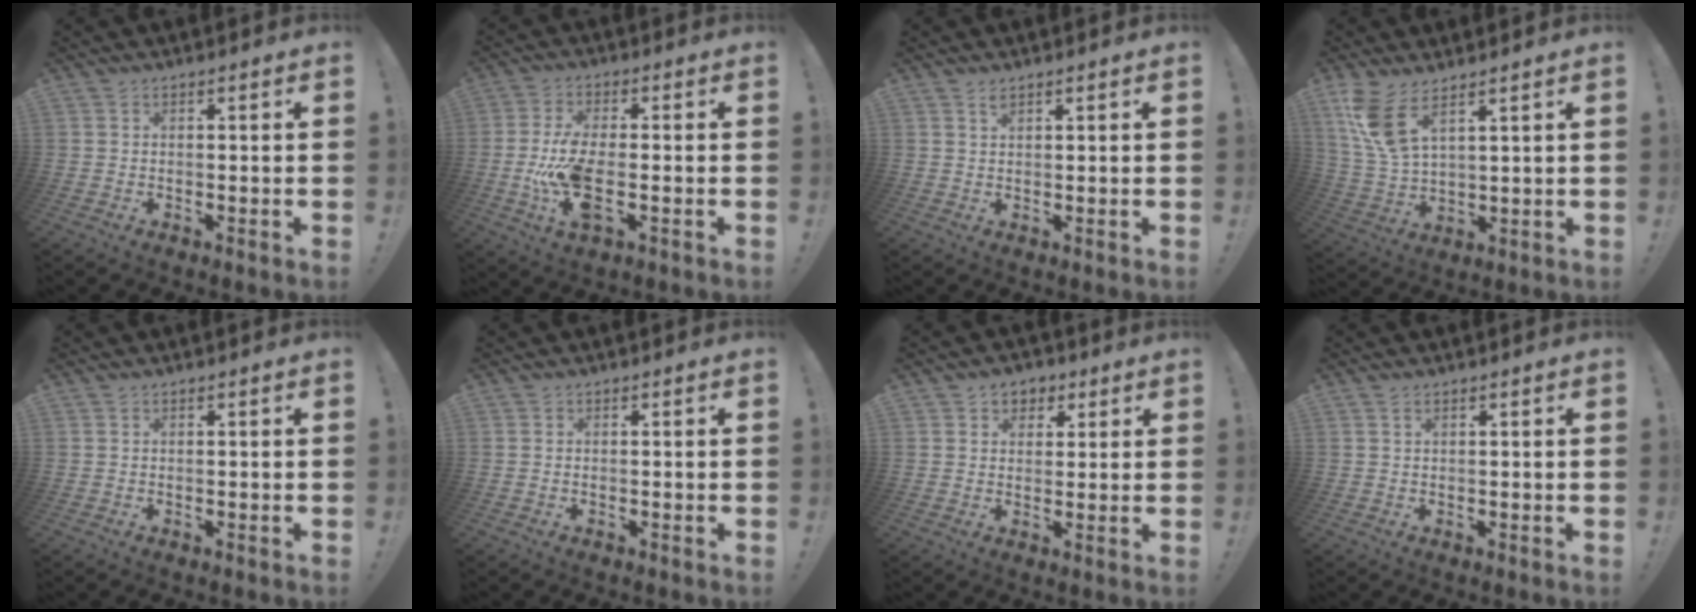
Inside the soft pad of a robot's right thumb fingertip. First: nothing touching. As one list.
[{"total": 12.0, "force": [-2.6, 4.8, 10.6], "torque": [-0.224, -0.007, -0.045]}, {"total": 1.4, "force": [1.2, 0.4, 0.6], "torque": [0.000, -0.009, 0.020]}, {"total": 10.3, "force": [6.6, 4.3, 6.8], "torque": [-0.137, -0.028, 0.129]}, {"total": 0.0}, {"total": 0.0}, {"total": 4.8, "force": [1.8, 4.2, 1.4], "torque": [-0.015, -0.006, 0.034]}, {"total": 0.8, "force": [0.6, 0.2, 0.6], "torque": [-0.006, -0.003, 0.010]}]